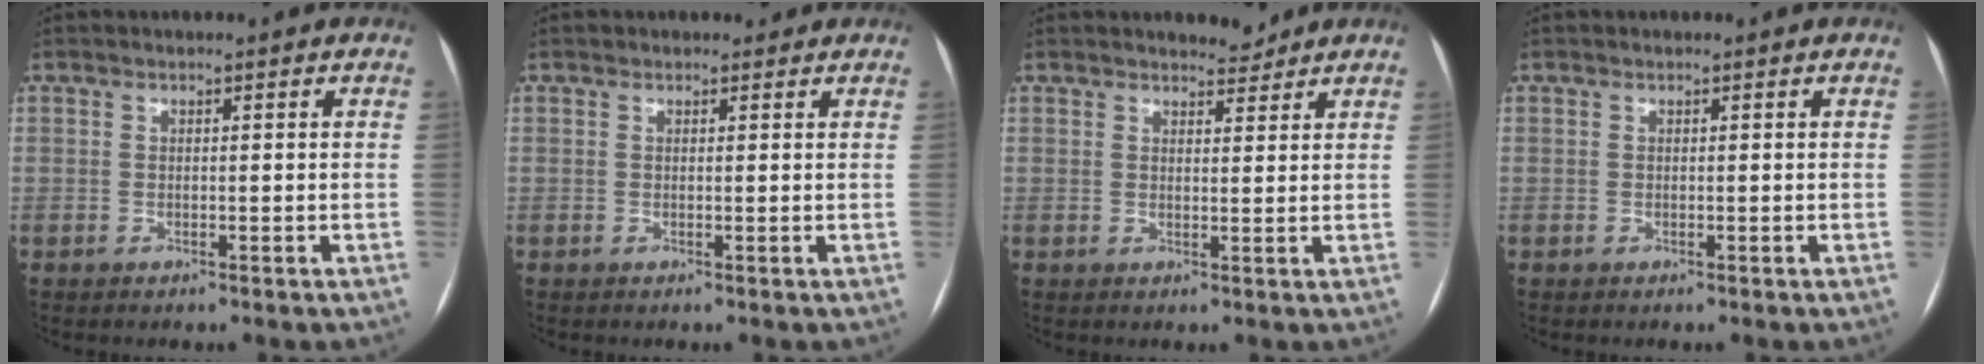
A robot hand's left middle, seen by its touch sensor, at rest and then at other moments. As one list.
[{"total": 1.7, "force": [1.4, 0.9, 0.2], "torque": [0.002, 0.011, 0.016]}, {"total": 2.6, "force": [2.5, 0.7, 0.4], "torque": [-0.006, -0.005, 0.036]}, {"total": 0.0}]